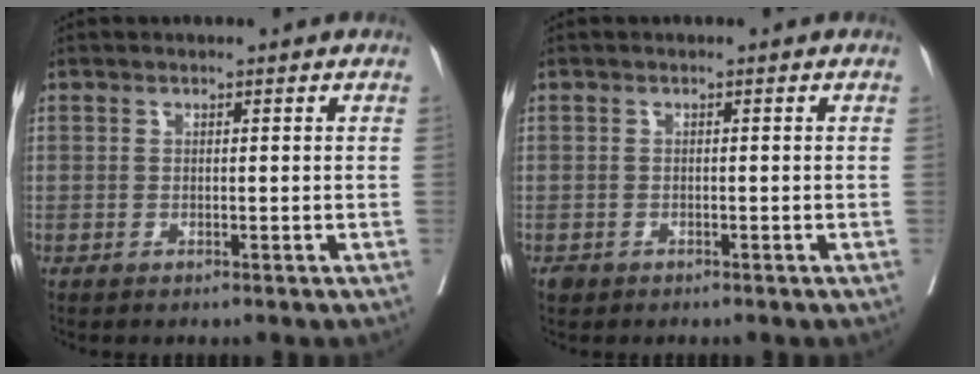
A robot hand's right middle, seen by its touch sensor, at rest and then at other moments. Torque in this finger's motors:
{"motor_torque": [-0.03, 0.03, 0.00, 0.00]}